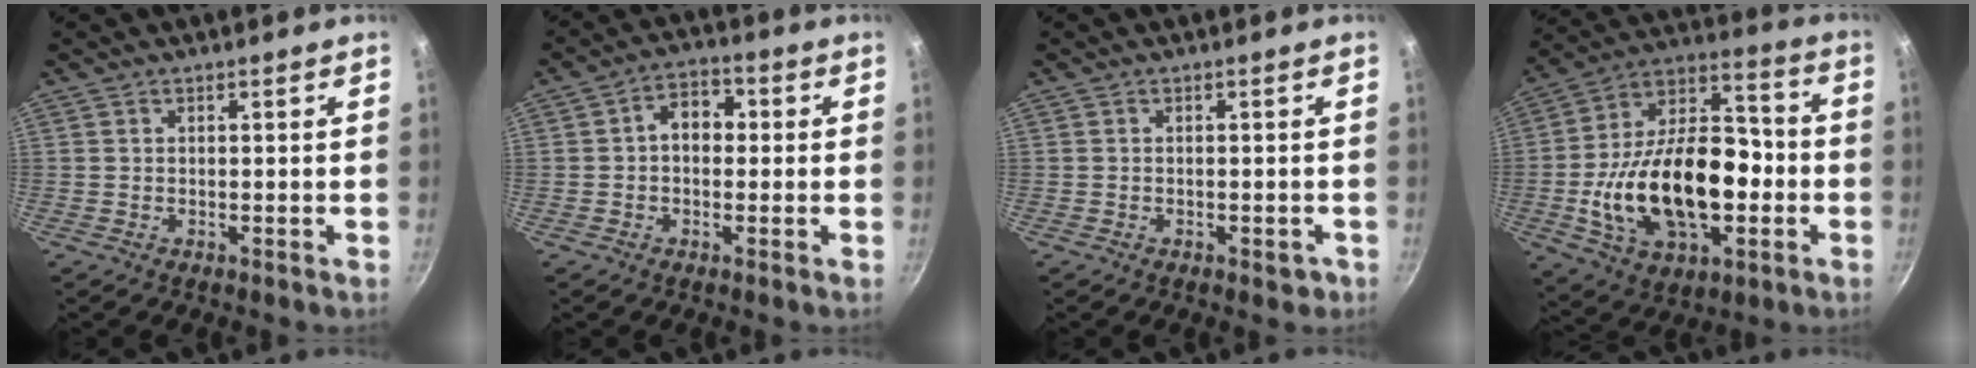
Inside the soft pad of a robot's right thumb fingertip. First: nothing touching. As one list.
[{"total": 6.1, "force": [0.2, 4.5, 4.1], "torque": [-0.031, 0.018, -0.007]}, {"total": 2.2, "force": [-1.1, 1.1, 1.5], "torque": [-0.013, 0.007, -0.009]}, {"total": 26.4, "force": [-5.0, 15.7, 20.5], "torque": [-0.336, 0.047, -0.077]}]